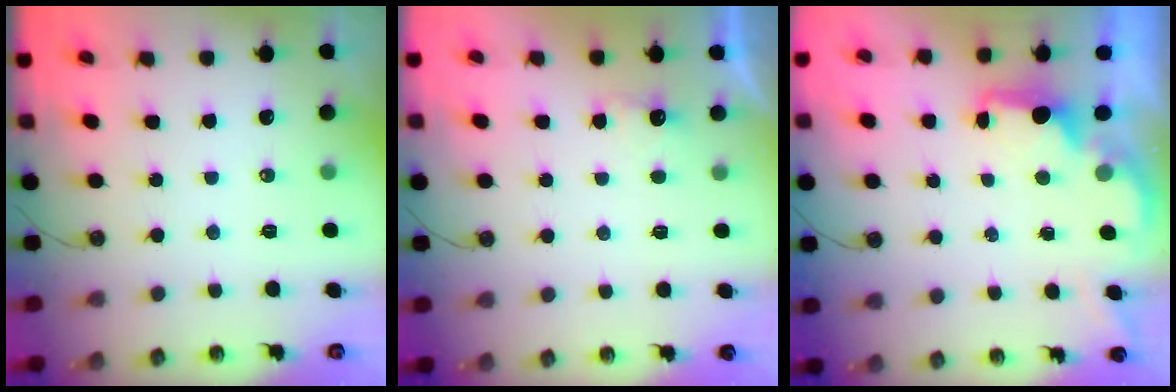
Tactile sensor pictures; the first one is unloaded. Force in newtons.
{"total": 2.4, "press": 2.2, "slide": 0.8}
{"total": 1.8, "press": 1.6, "slide": 0.8}